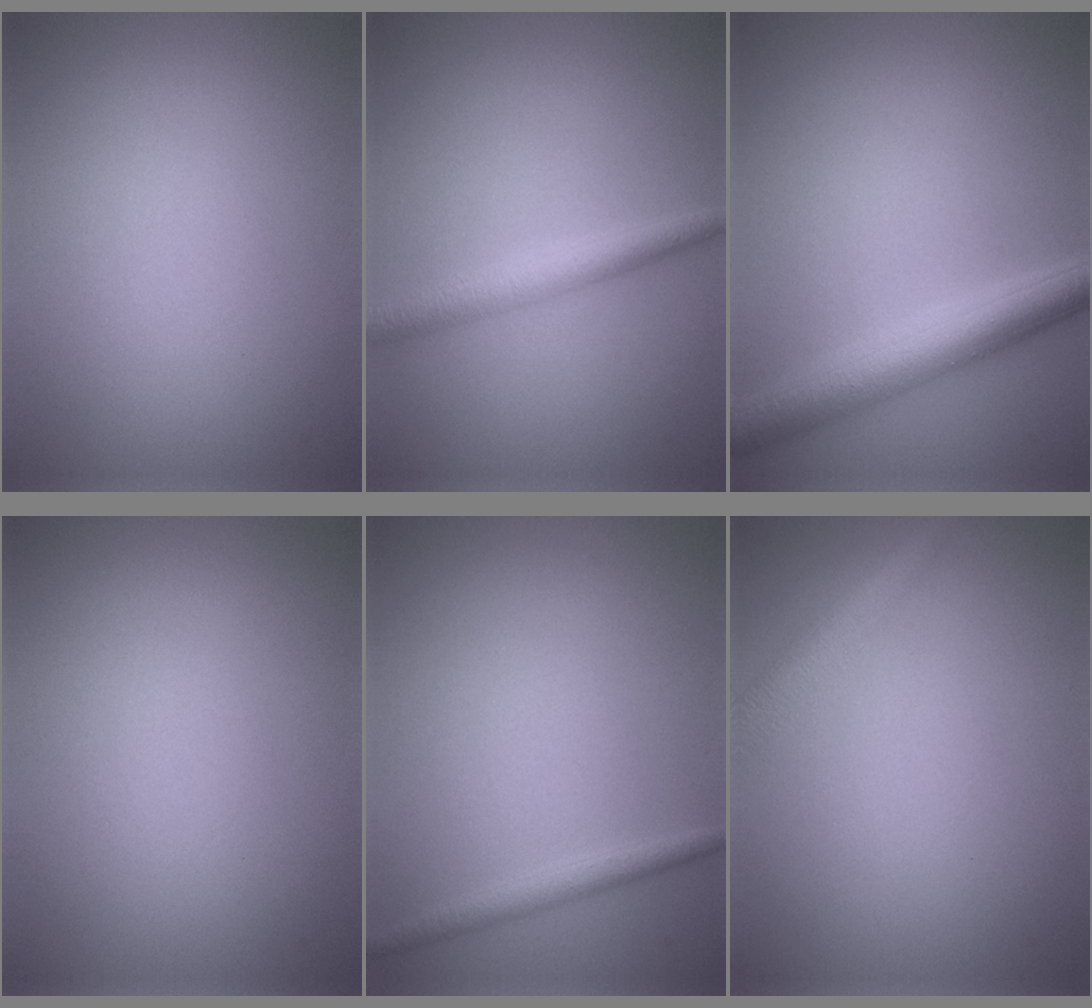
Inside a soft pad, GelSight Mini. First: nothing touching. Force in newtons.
{"total": 2.7, "press": 2.6, "slide": 0.1}
{"total": 4.9, "press": 4.9, "slide": 0.2}
{"total": 0.0}
{"total": 1.5, "press": 1.5, "slide": 0.1}
{"total": 2.7, "press": 2.7, "slide": 0.1}